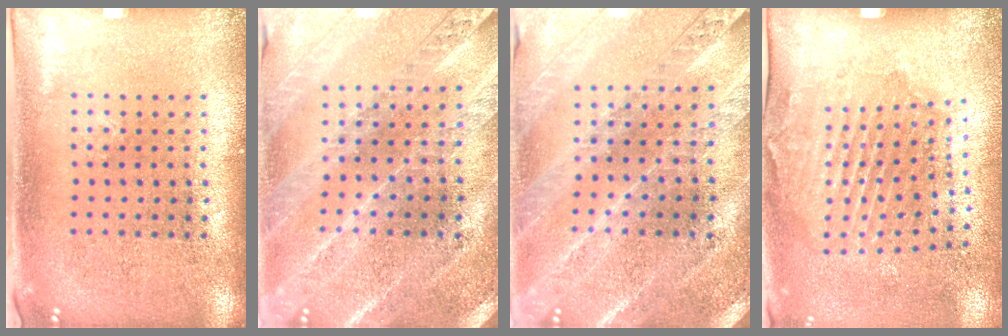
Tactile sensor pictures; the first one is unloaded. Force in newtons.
{"total": 1.8, "press": 1.8, "slide": 0.1}
{"total": 1.8, "press": 1.8, "slide": 0.1}
{"total": 1.9, "press": 1.3, "slide": 1.4}